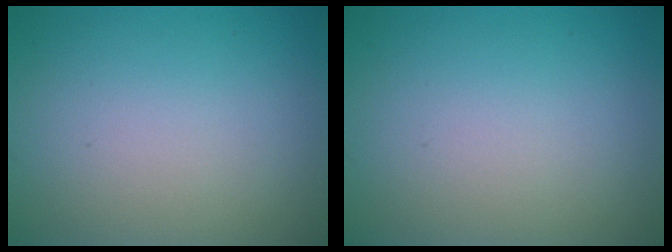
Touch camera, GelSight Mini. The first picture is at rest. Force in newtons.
{"total": 0.0}